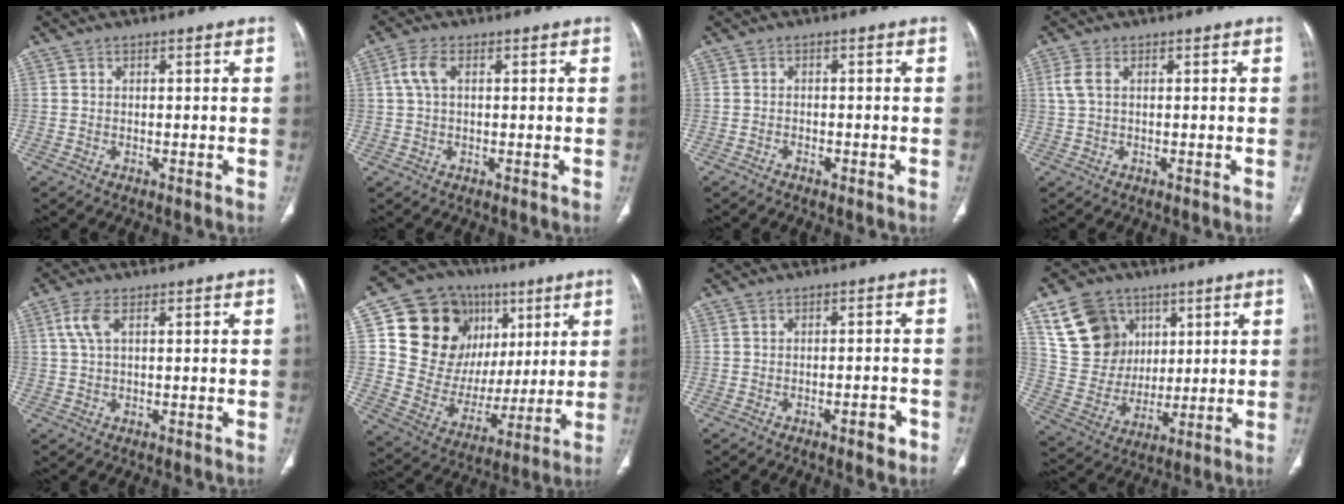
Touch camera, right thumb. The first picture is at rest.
{"total": 3.6, "force": [0.7, 1.9, 3.0], "torque": [-0.077, 0.013, 0.013]}
{"total": 1.1, "force": [-0.8, 0.5, 0.5], "torque": [-0.012, 0.008, -0.014]}
{"total": 2.6, "force": [0.7, 1.1, 2.2], "torque": [-0.069, 0.007, 0.017]}
{"total": 3.7, "force": [1.2, 1.6, 3.1], "torque": [-0.086, 0.012, 0.025]}
{"total": 23.5, "force": [7.9, 18.5, 12.1], "torque": [-0.142, 0.013, 0.155]}
{"total": 3.4, "force": [-2.0, 1.2, 2.5], "torque": [-0.029, 0.011, -0.025]}
{"total": 15.4, "force": [7.3, 12.1, 6.0], "torque": [-0.083, -0.016, 0.149]}